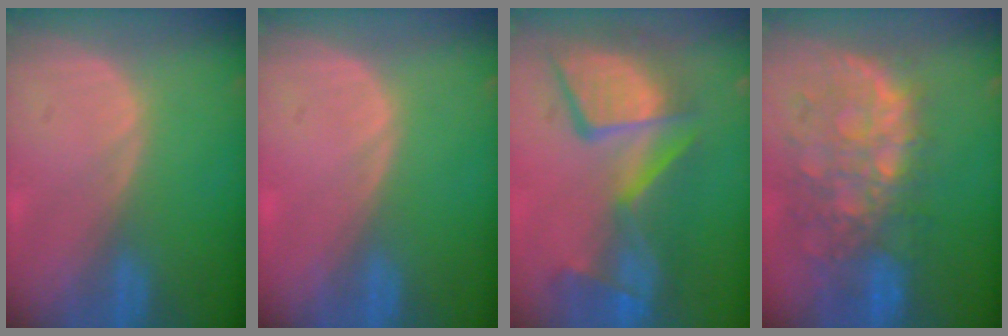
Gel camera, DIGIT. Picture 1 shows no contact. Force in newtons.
{"total": 0.0}
{"total": 12.5, "press": 11.3, "slide": 5.3}
{"total": 11.2, "press": 9.8, "slide": 5.6}